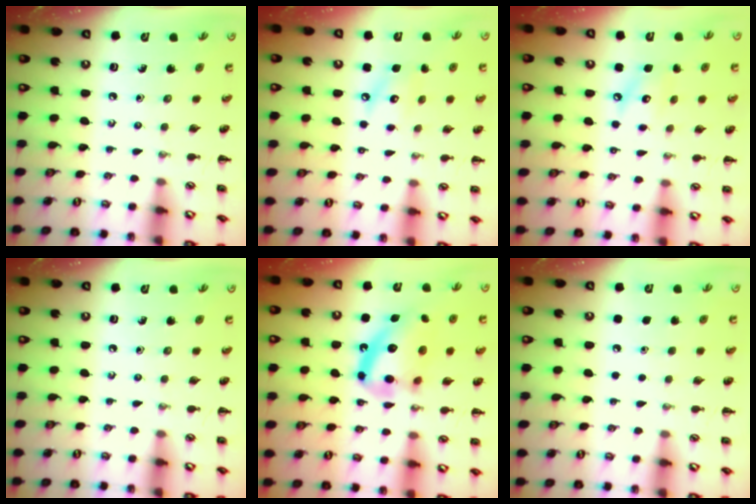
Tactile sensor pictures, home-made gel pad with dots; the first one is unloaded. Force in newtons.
{"total": 7.7, "press": 7.7, "slide": 0.8}
{"total": 7.7, "press": 7.7, "slide": 0.8}
{"total": 0.0}
{"total": 15.4, "press": 15.2, "slide": 2.3}
{"total": 1.8, "press": 1.8, "slide": 0.1}